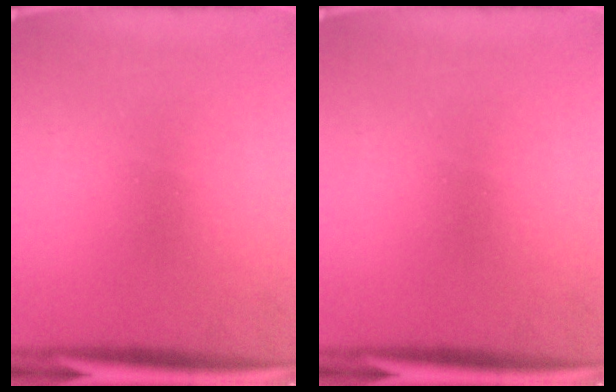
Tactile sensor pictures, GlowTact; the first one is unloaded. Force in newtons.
{"total": 0.0}